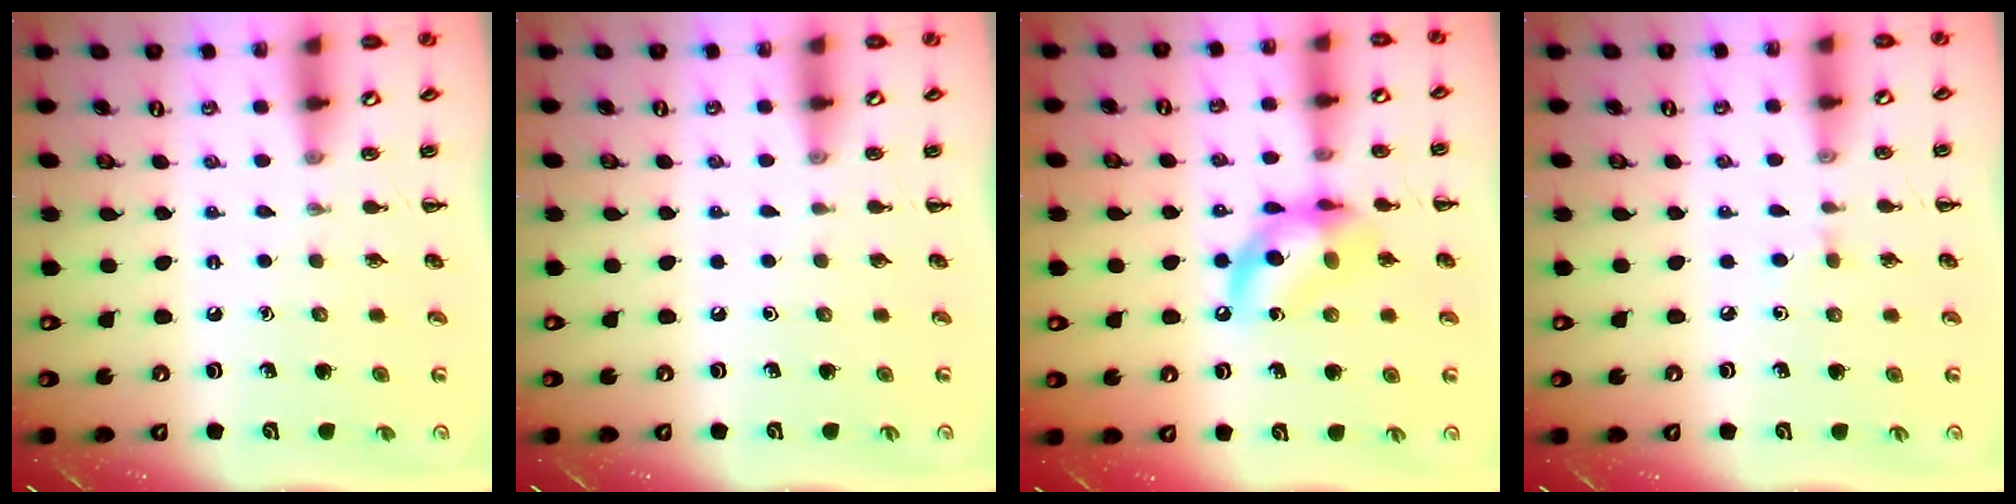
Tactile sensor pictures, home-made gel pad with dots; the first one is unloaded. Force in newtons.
{"total": 0.0}
{"total": 13.6, "press": 13.2, "slide": 3.3}
{"total": 3.2, "press": 3.0, "slide": 1.2}